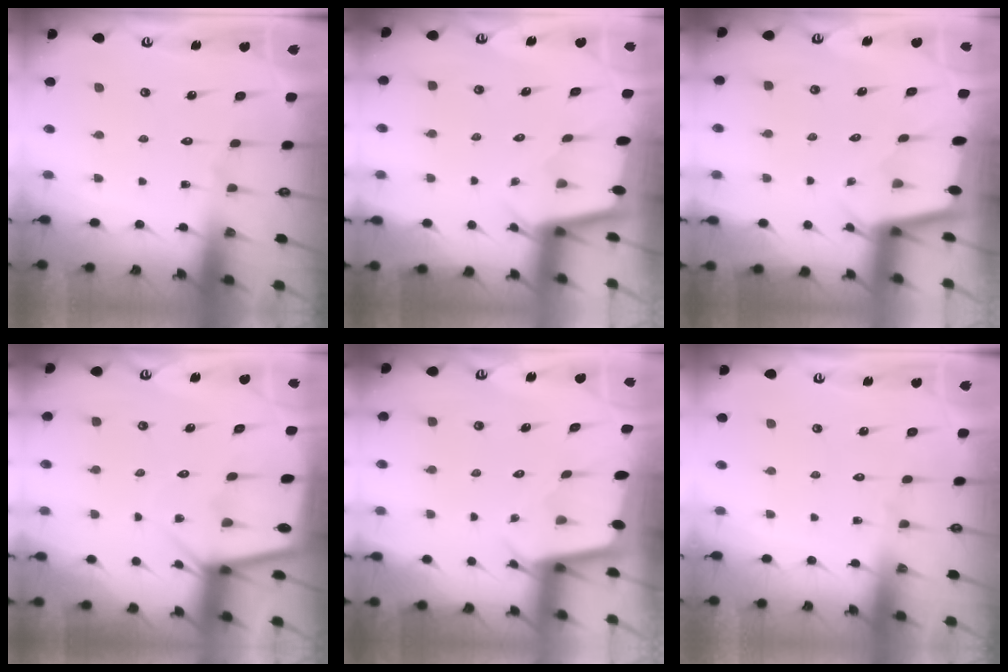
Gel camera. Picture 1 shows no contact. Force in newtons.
{"total": 2.1, "press": 2.1, "slide": 0.1}
{"total": 2.1, "press": 2.1, "slide": 0.2}
{"total": 4.0, "press": 4.0, "slide": 0.4}
{"total": 2.4, "press": 2.4, "slide": 0.1}
{"total": 0.0}